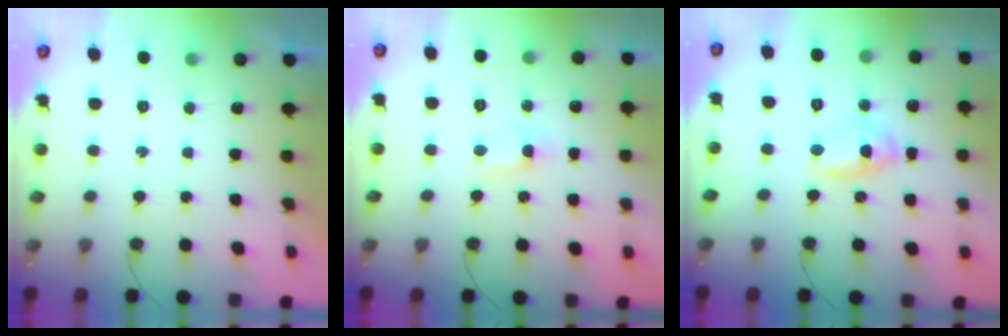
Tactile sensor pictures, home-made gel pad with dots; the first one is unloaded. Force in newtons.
{"total": 3.2, "press": 3.2, "slide": 0.4}
{"total": 7.1, "press": 4.0, "slide": 5.9}